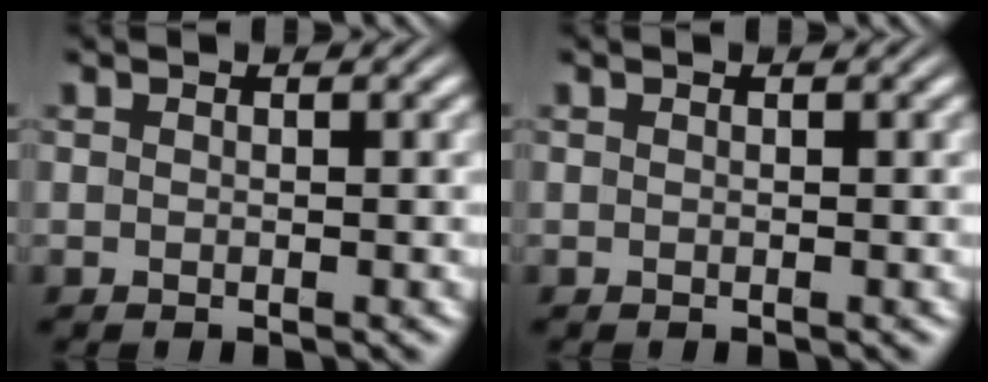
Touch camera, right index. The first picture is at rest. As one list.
[{"total": 0.0}]